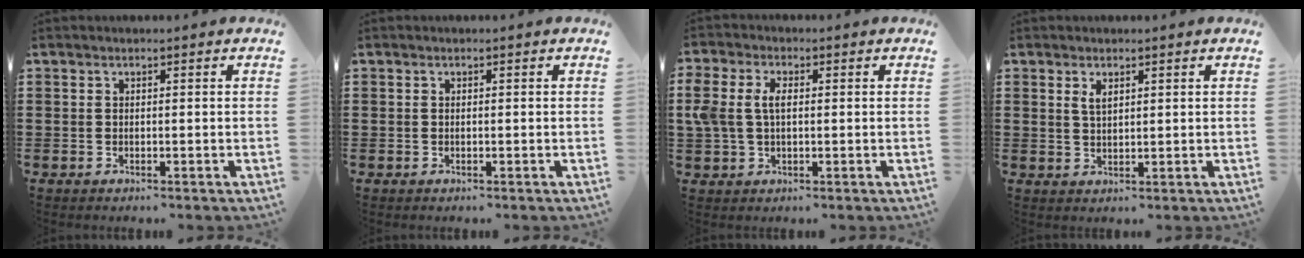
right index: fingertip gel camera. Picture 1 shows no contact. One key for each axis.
{"total": 0.0}
{"total": 4.7, "fx": 0.7, "fy": 2.8, "fz": 3.7, "tx": -0.102, "ty": 0.002, "tz": 0.003}
{"total": 1.9, "fx": 1.1, "fy": 0.8, "fz": 1.4, "tx": -0.031, "ty": 0.003, "tz": 0.019}